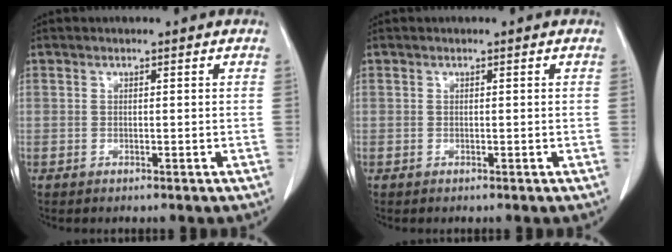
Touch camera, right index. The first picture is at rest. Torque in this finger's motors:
{"motor_torque": [0.00, 0.00, 0.00, 0.00]}